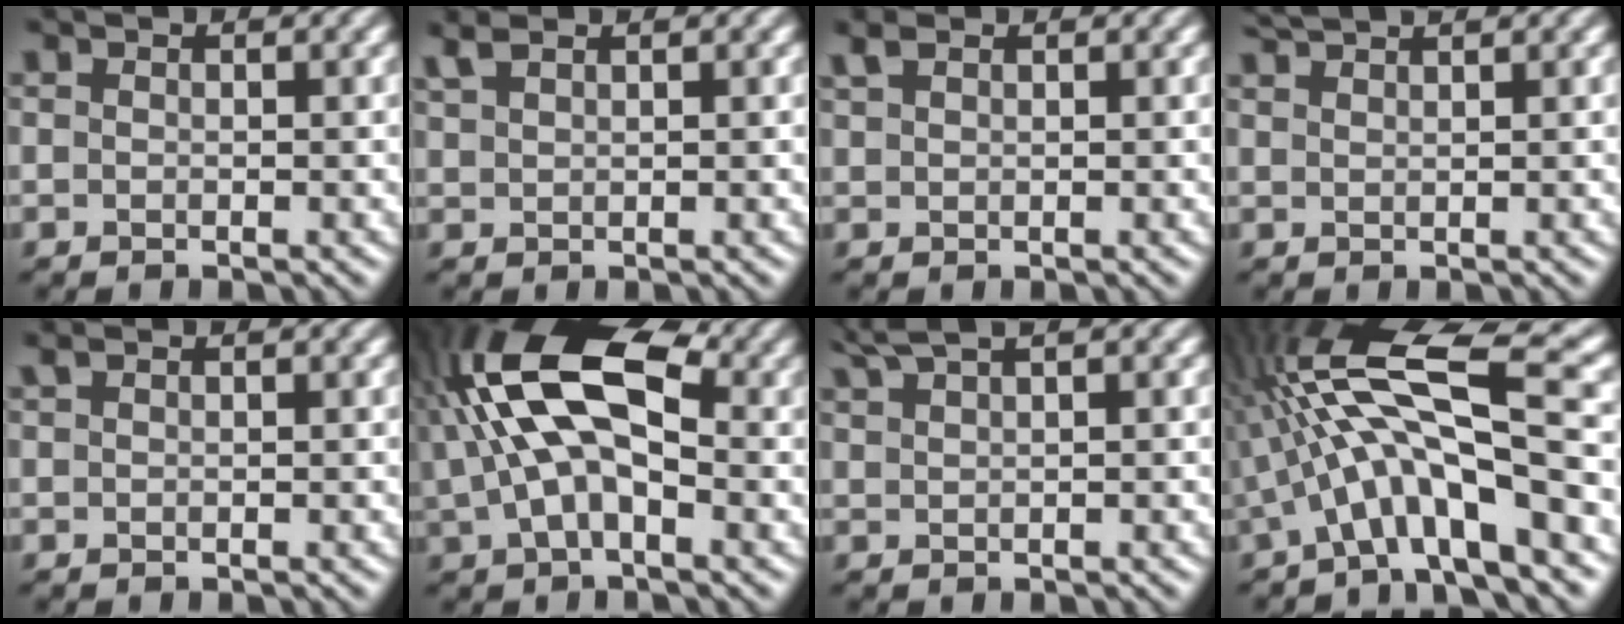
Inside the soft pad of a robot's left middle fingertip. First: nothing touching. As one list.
[{"total": 1.6, "force": [1.5, 0.2, 0.7], "torque": [-0.019, 0.009, 0.036]}, {"total": 1.4, "force": [1.2, 0.5, 0.5], "torque": [-0.012, 0.007, 0.024]}, {"total": 1.8, "force": [1.8, -0.2, 0.3], "torque": [-0.007, 0.011, 0.038]}, {"total": 0.6, "force": [0.6, 0.1, 0.2], "torque": [-0.007, 0.001, 0.013]}, {"total": 11.3, "force": [2.5, 6.0, 9.2], "torque": [-0.182, 0.031, 0.029]}, {"total": 3.0, "force": [2.5, 0.5, 1.6], "torque": [-0.030, 0.016, 0.051]}, {"total": 10.6, "force": [-0.8, 2.6, 10.3], "torque": [-0.173, 0.029, -0.024]}]